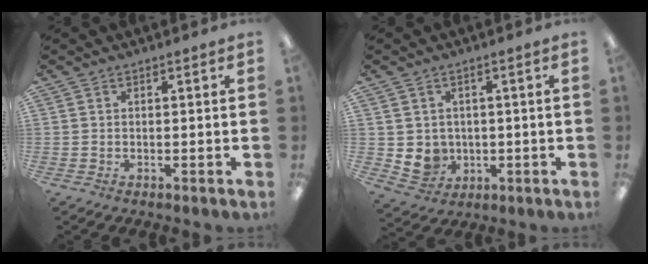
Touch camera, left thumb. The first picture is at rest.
{"total": 4.9, "force": [1.0, 4.7, 1.1], "torque": [-0.040, -0.006, 0.023]}